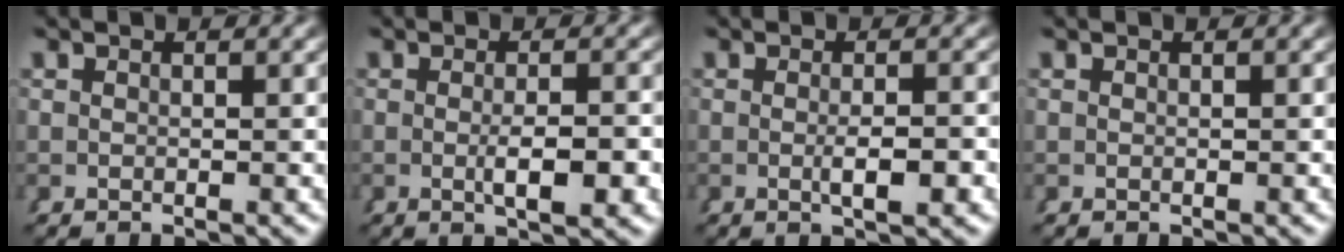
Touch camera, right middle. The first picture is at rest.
{"total": 2.8, "force": [-1.0, 0.4, 2.6], "torque": [-0.037, -0.008, -0.013]}
{"total": 2.1, "force": [-0.9, 0.2, 1.9], "torque": [-0.027, -0.006, -0.012]}
{"total": 0.0}